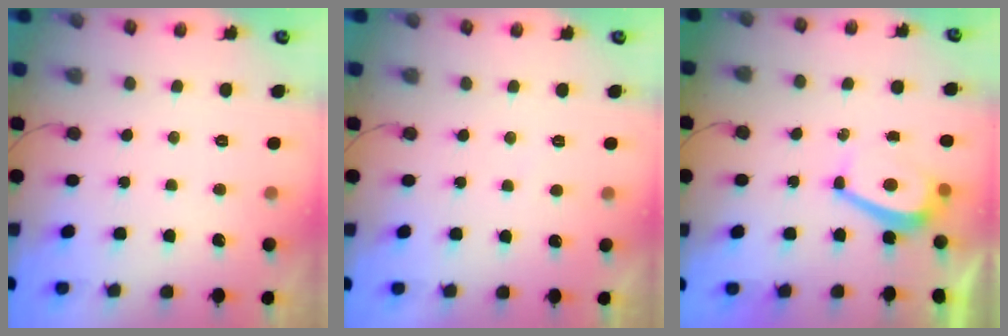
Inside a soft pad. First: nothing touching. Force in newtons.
{"total": 0.6, "press": 0.3, "slide": 0.5}
{"total": 4.1, "press": 4.1, "slide": 0.3}